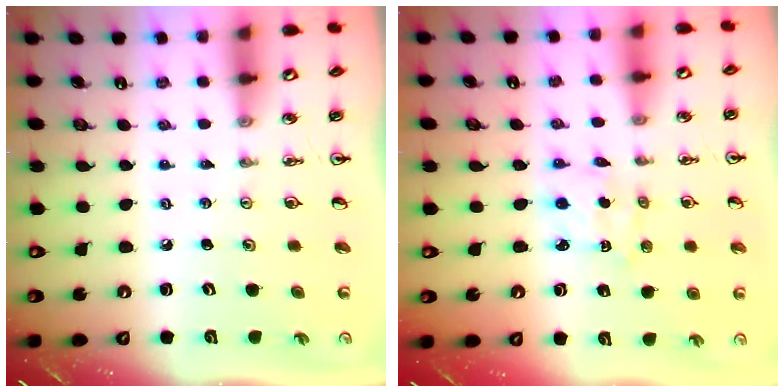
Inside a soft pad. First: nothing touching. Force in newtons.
{"total": 2.1, "press": 2.0, "slide": 0.6}